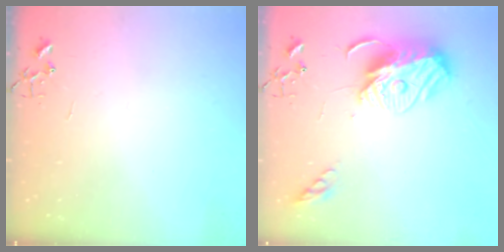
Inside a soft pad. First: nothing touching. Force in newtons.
{"total": 13.5, "press": 13.4, "slide": 1.2}